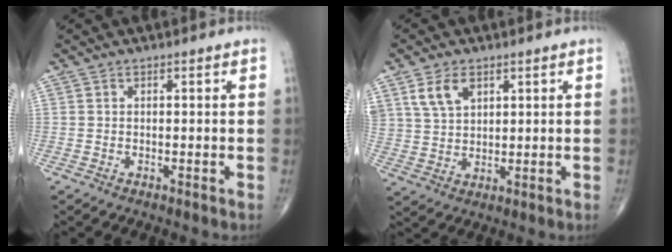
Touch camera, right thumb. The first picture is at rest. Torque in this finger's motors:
{"motor_torque": [0.00, 0.13, 0.62, 0.58, 0.02]}